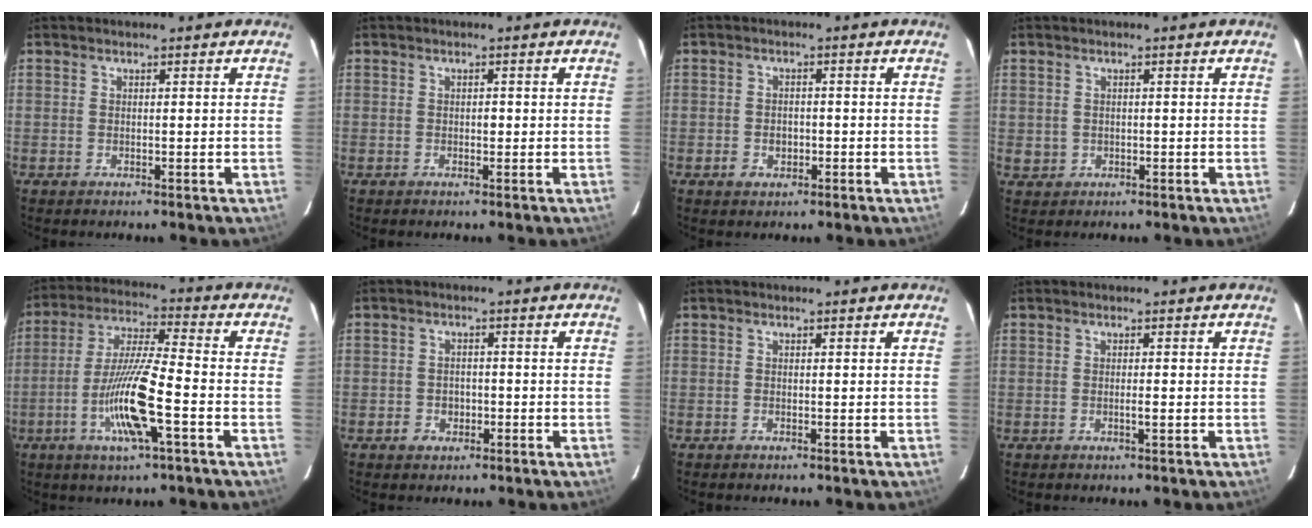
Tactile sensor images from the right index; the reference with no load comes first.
{"total": 0.8, "force": [-0.1, 0.4, 0.6], "torque": [-0.010, 0.002, -0.001]}
{"total": 2.5, "force": [-0.9, 1.9, 1.3], "torque": [-0.018, 0.004, -0.005]}
{"total": 1.4, "force": [0.0, 1.4, 0.3], "torque": [-0.008, 0.001, 0.008]}
{"total": 12.8, "force": [-4.3, 0.7, 12.1], "torque": [-0.238, -0.007, -0.082]}
{"total": 2.5, "force": [-1.0, 2.0, 1.0], "torque": [-0.013, 0.006, -0.010]}
{"total": 0.0}
{"total": 0.9, "force": [-0.2, -0.1, 0.9], "torque": [-0.019, 0.000, -0.004]}